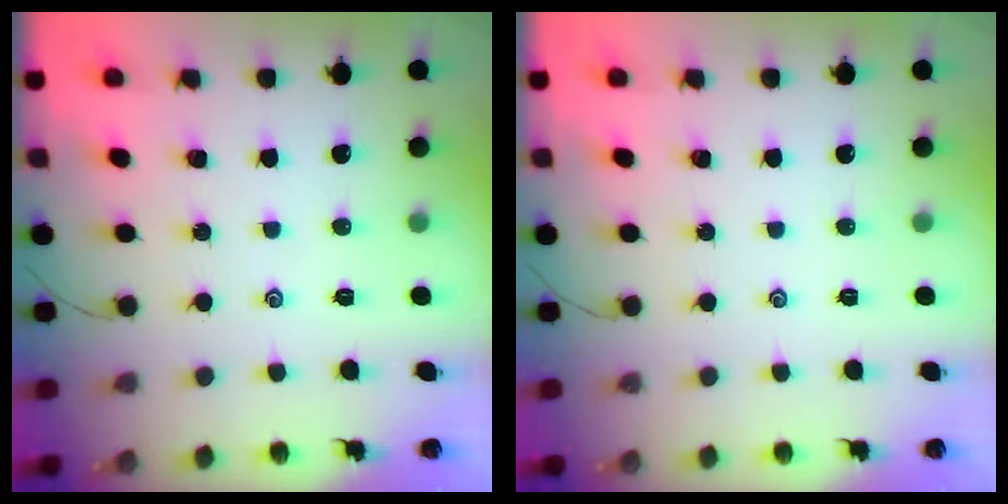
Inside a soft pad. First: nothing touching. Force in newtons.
{"total": 0.0}